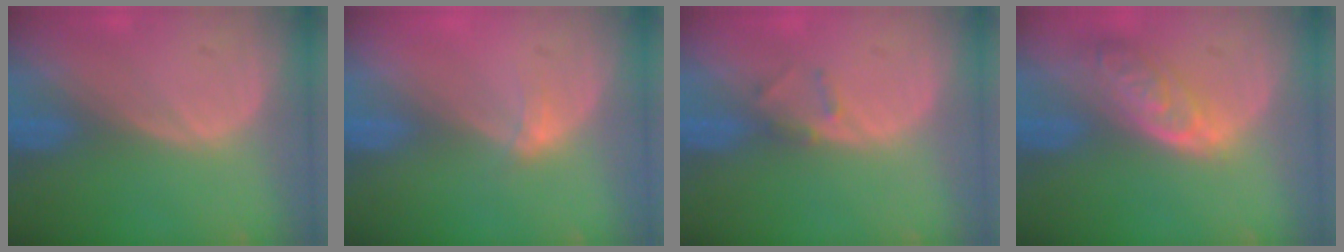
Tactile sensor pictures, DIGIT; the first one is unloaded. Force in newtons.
{"total": 1.6, "press": 1.3, "slide": 1.0}
{"total": 1.8, "press": 1.5, "slide": 0.9}
{"total": 6.3, "press": 5.7, "slide": 2.8}